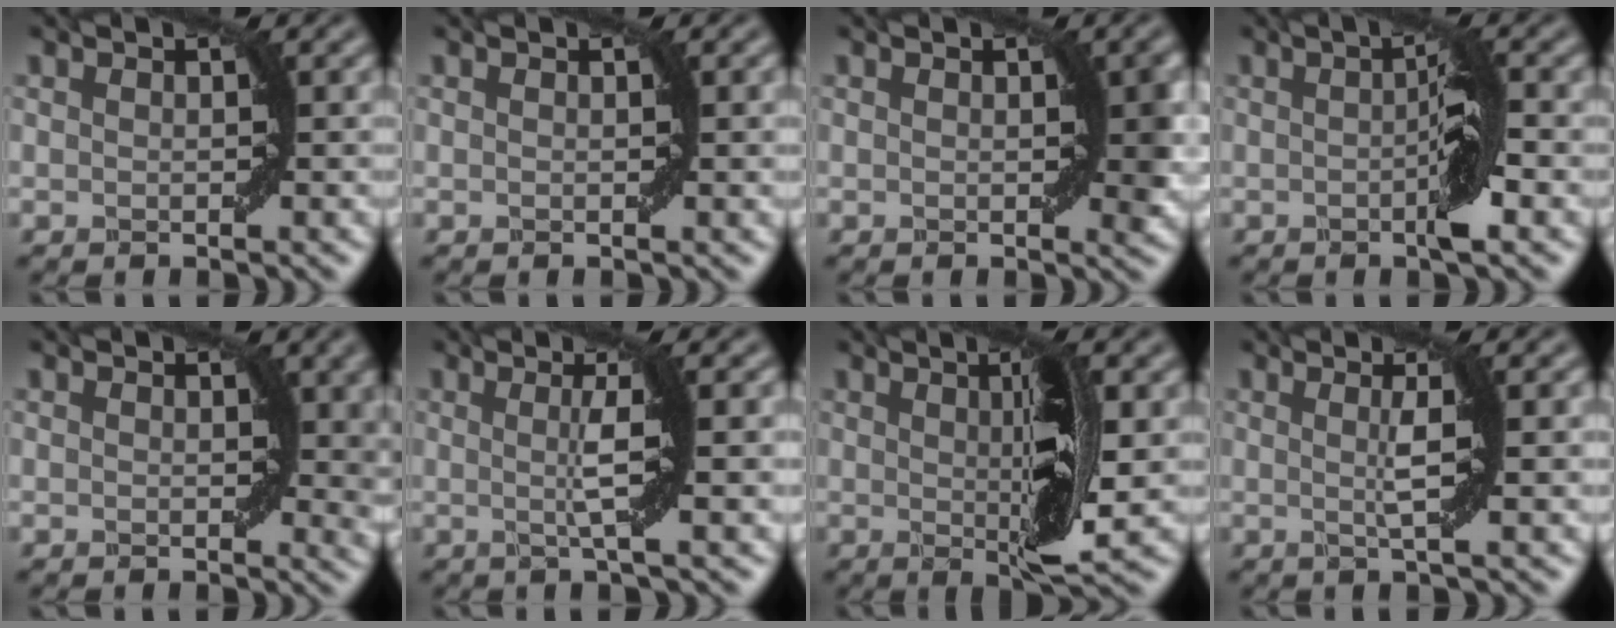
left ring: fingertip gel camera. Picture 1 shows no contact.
{"total": 0.6, "force": [0.2, 0.0, 0.5], "torque": [-0.005, 0.000, 0.002]}
{"total": 2.1, "force": [0.3, 0.8, 2.0], "torque": [-0.018, -0.004, 0.006]}
{"total": 3.3, "force": [-0.4, 0.2, 3.3], "torque": [-0.050, 0.002, -0.007]}
{"total": 3.0, "force": [0.7, 1.7, 2.4], "torque": [-0.019, -0.006, 0.009]}
{"total": 3.9, "force": [0.2, 0.3, 3.9], "torque": [-0.064, 0.000, 0.003]}
{"total": 5.8, "force": [0.5, 1.0, 5.7], "torque": [-0.091, -0.006, 0.011]}
{"total": 3.1, "force": [0.3, 0.3, 3.0], "torque": [-0.052, 0.000, 0.004]}